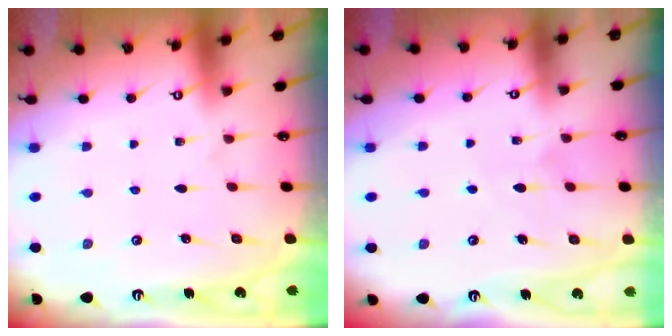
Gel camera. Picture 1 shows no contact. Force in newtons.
{"total": 6.0, "press": 6.0, "slide": 0.4}